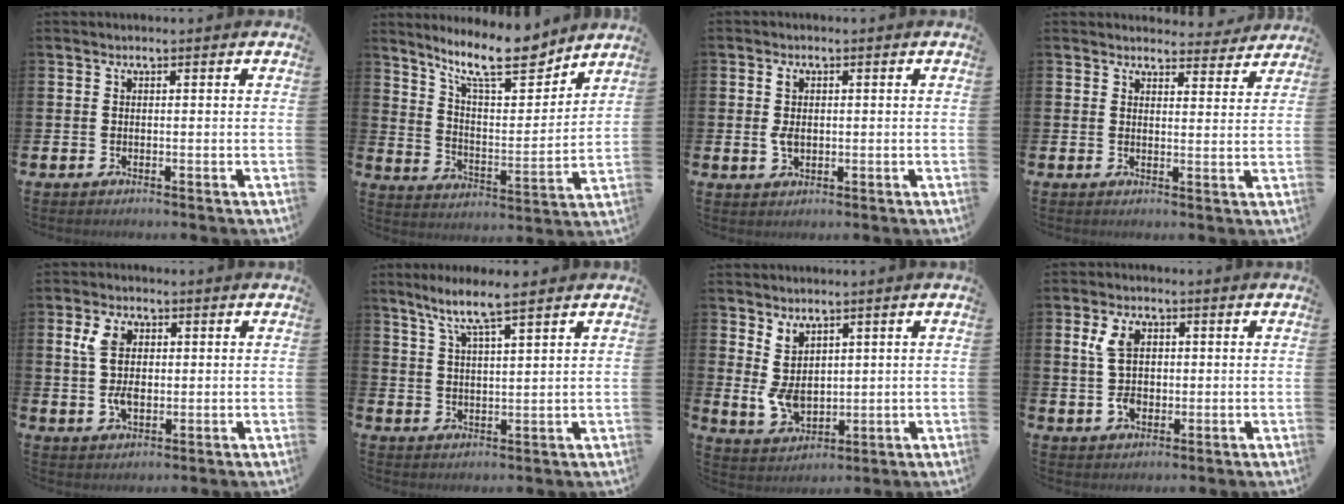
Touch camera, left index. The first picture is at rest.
{"total": 12.3, "force": [10.3, 3.0, 6.1], "torque": [-0.123, -0.060, 0.180]}
{"total": 2.9, "force": [0.6, 2.0, 1.9], "torque": [-0.030, 0.005, 0.006]}
{"total": 3.5, "force": [3.4, 0.8, 0.0], "torque": [0.000, -0.023, 0.060]}
{"total": 5.5, "force": [1.4, 3.6, 4.0], "torque": [-0.065, 0.007, 0.020]}
{"total": 6.4, "force": [5.5, 0.2, 3.4], "torque": [-0.078, -0.017, 0.096]}
{"total": 5.0, "force": [1.9, 3.6, 2.9], "torque": [-0.060, 0.003, 0.038]}
{"total": 6.0, "force": [1.3, 4.0, 4.2], "torque": [-0.087, 0.009, 0.018]}